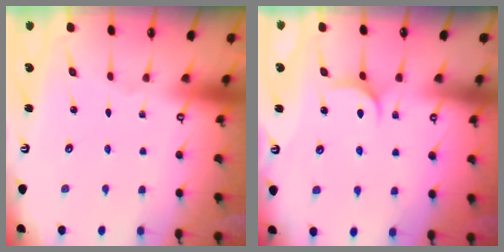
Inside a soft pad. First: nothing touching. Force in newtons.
{"total": 6.1, "press": 6.1, "slide": 0.7}